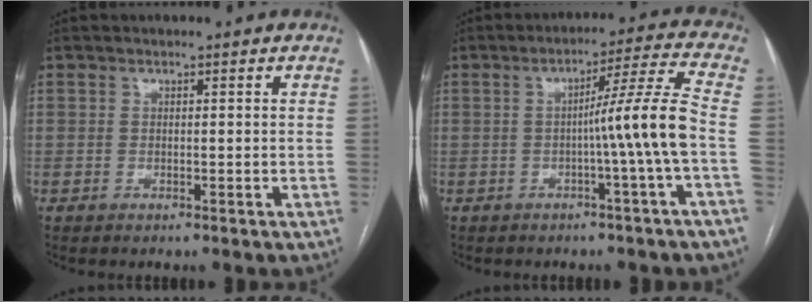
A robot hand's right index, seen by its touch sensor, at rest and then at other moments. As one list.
[{"total": 8.8, "force": [-1.8, -2.3, 8.3], "torque": [-0.123, 0.014, -0.026]}]